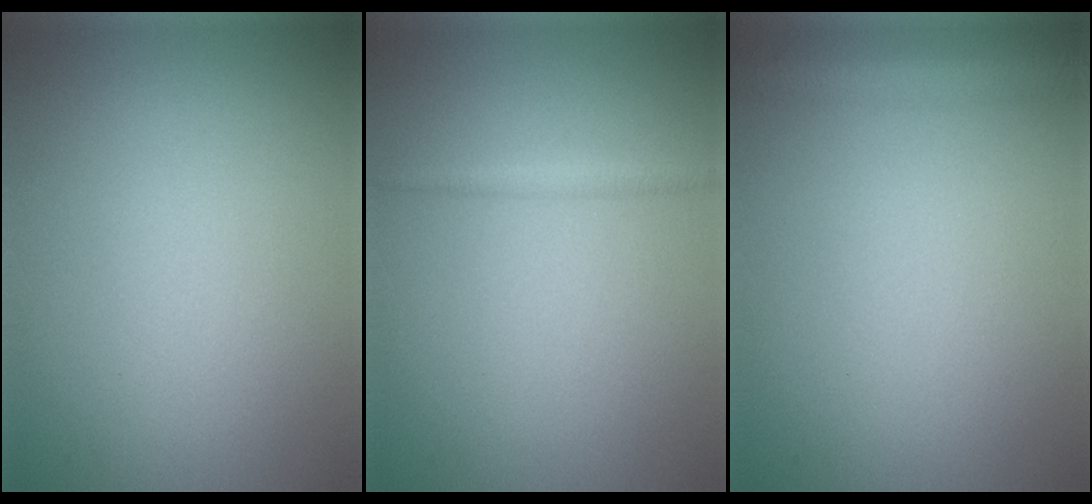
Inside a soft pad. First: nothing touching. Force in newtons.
{"total": 1.0, "press": 1.0, "slide": 0.0}
{"total": 2.6, "press": 2.6, "slide": 0.1}